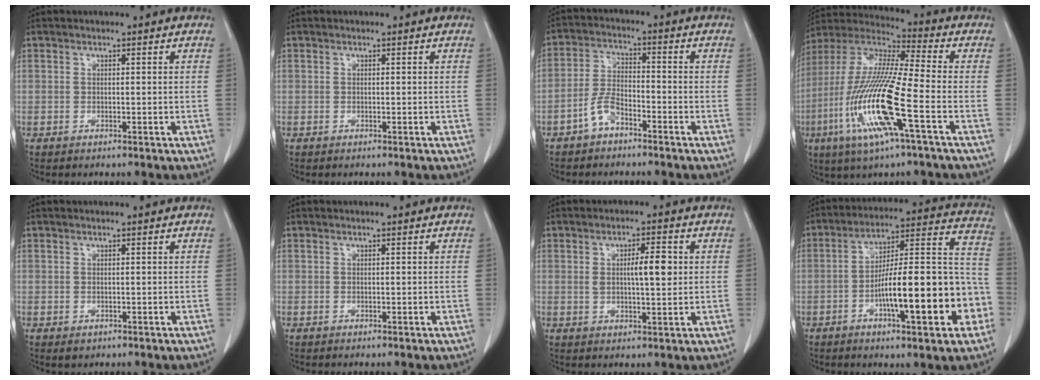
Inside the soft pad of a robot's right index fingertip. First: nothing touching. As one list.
[{"total": 0.0}, {"total": 4.9, "force": [-3.1, 2.4, 2.9], "torque": [-0.064, 0.012, -0.059]}, {"total": 18.2, "force": [-5.9, 1.2, 17.1], "torque": [-0.364, -0.021, -0.118]}, {"total": 0.8, "force": [-0.3, 0.7, 0.3], "torque": [-0.007, 0.001, 0.002]}, {"total": 0.0}, {"total": 5.5, "force": [0.9, 1.4, 5.2], "torque": [-0.087, 0.006, 0.017]}, {"total": 19.6, "force": [-6.2, 4.0, 18.1], "torque": [-0.238, 0.033, -0.086]}]